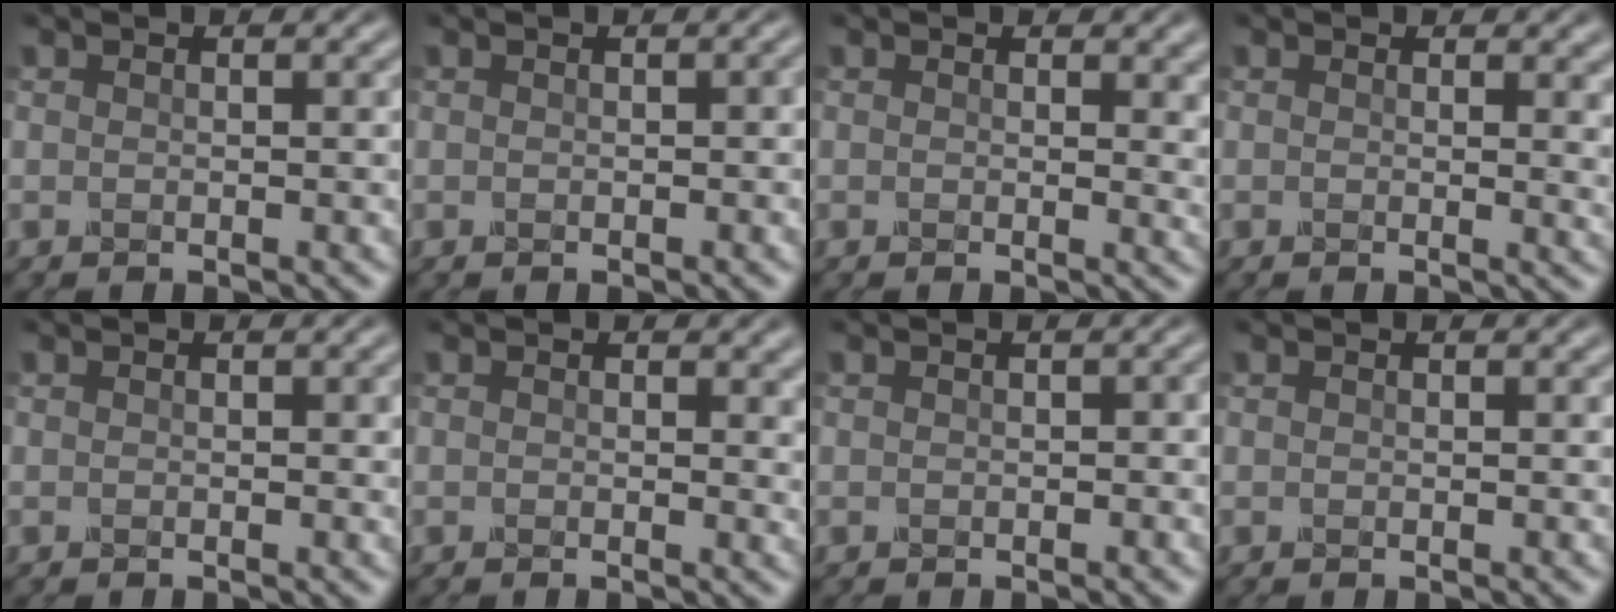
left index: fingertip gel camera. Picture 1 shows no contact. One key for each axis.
{"total": 1.0, "fx": -0.3, "fy": 0.4, "fz": 0.8, "tx": -0.003, "ty": 0.006, "tz": -0.006}
{"total": 2.9, "fx": 0.2, "fy": 1.5, "fz": 2.4, "tx": -0.038, "ty": -0.005, "tz": 0.001}
{"total": 2.8, "fx": 0.2, "fy": 1.3, "fz": 2.5, "tx": -0.036, "ty": -0.005, "tz": 0.001}
{"total": 0.0}
{"total": 1.6, "fx": 0.1, "fy": 0.8, "fz": 1.4, "tx": -0.029, "ty": -0.005, "tz": 0.000}
{"total": 0.5, "fx": -0.4, "fy": 0.2, "fz": 0.3, "tx": 0.001, "ty": 0.002, "tz": -0.003}
{"total": 0.0}